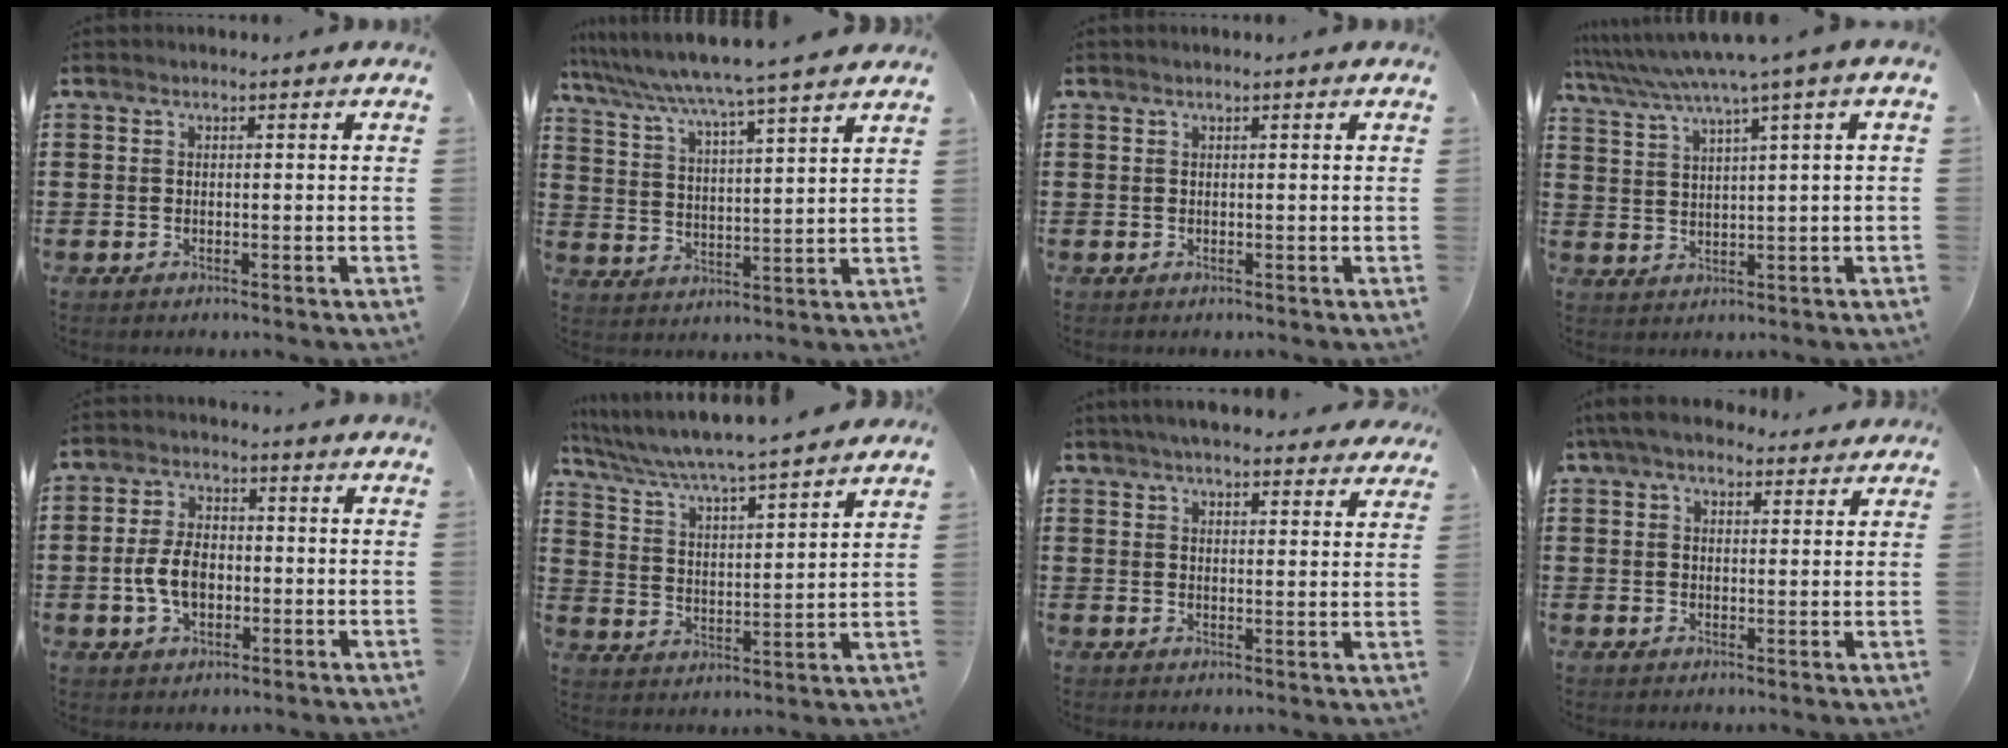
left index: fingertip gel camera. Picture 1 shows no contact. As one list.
[{"total": 5.7, "force": [5.0, -1.4, 2.3], "torque": [-0.067, -0.044, 0.077]}, {"total": 0.0}, {"total": 4.7, "force": [3.1, -0.8, 3.4], "torque": [-0.076, -0.021, 0.049]}, {"total": 6.3, "force": [-1.2, 3.7, 4.9], "torque": [-0.117, 0.002, -0.029]}, {"total": 4.9, "force": [4.5, -0.5, 1.7], "torque": [-0.057, -0.037, 0.068]}, {"total": 5.4, "force": [5.2, 0.4, 1.5], "torque": [-0.047, -0.015, 0.095]}, {"total": 5.2, "force": [4.3, 1.7, 2.4], "torque": [-0.060, -0.003, 0.081]}]